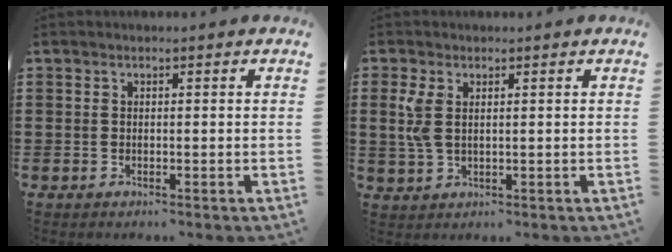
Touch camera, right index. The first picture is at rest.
{"total": 4.0, "force": [1.0, 2.0, 3.3], "torque": [-0.085, 0.002, 0.013]}